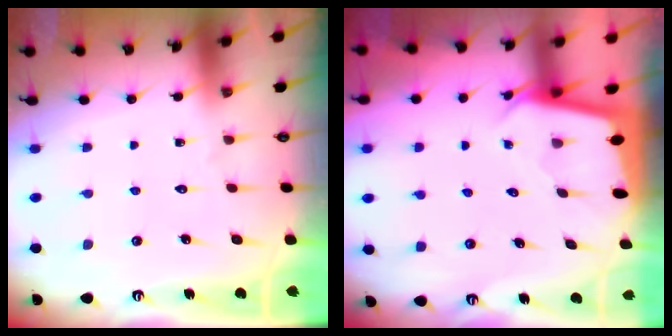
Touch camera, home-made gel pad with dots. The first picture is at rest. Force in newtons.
{"total": 2.1, "press": 2.1, "slide": 0.1}